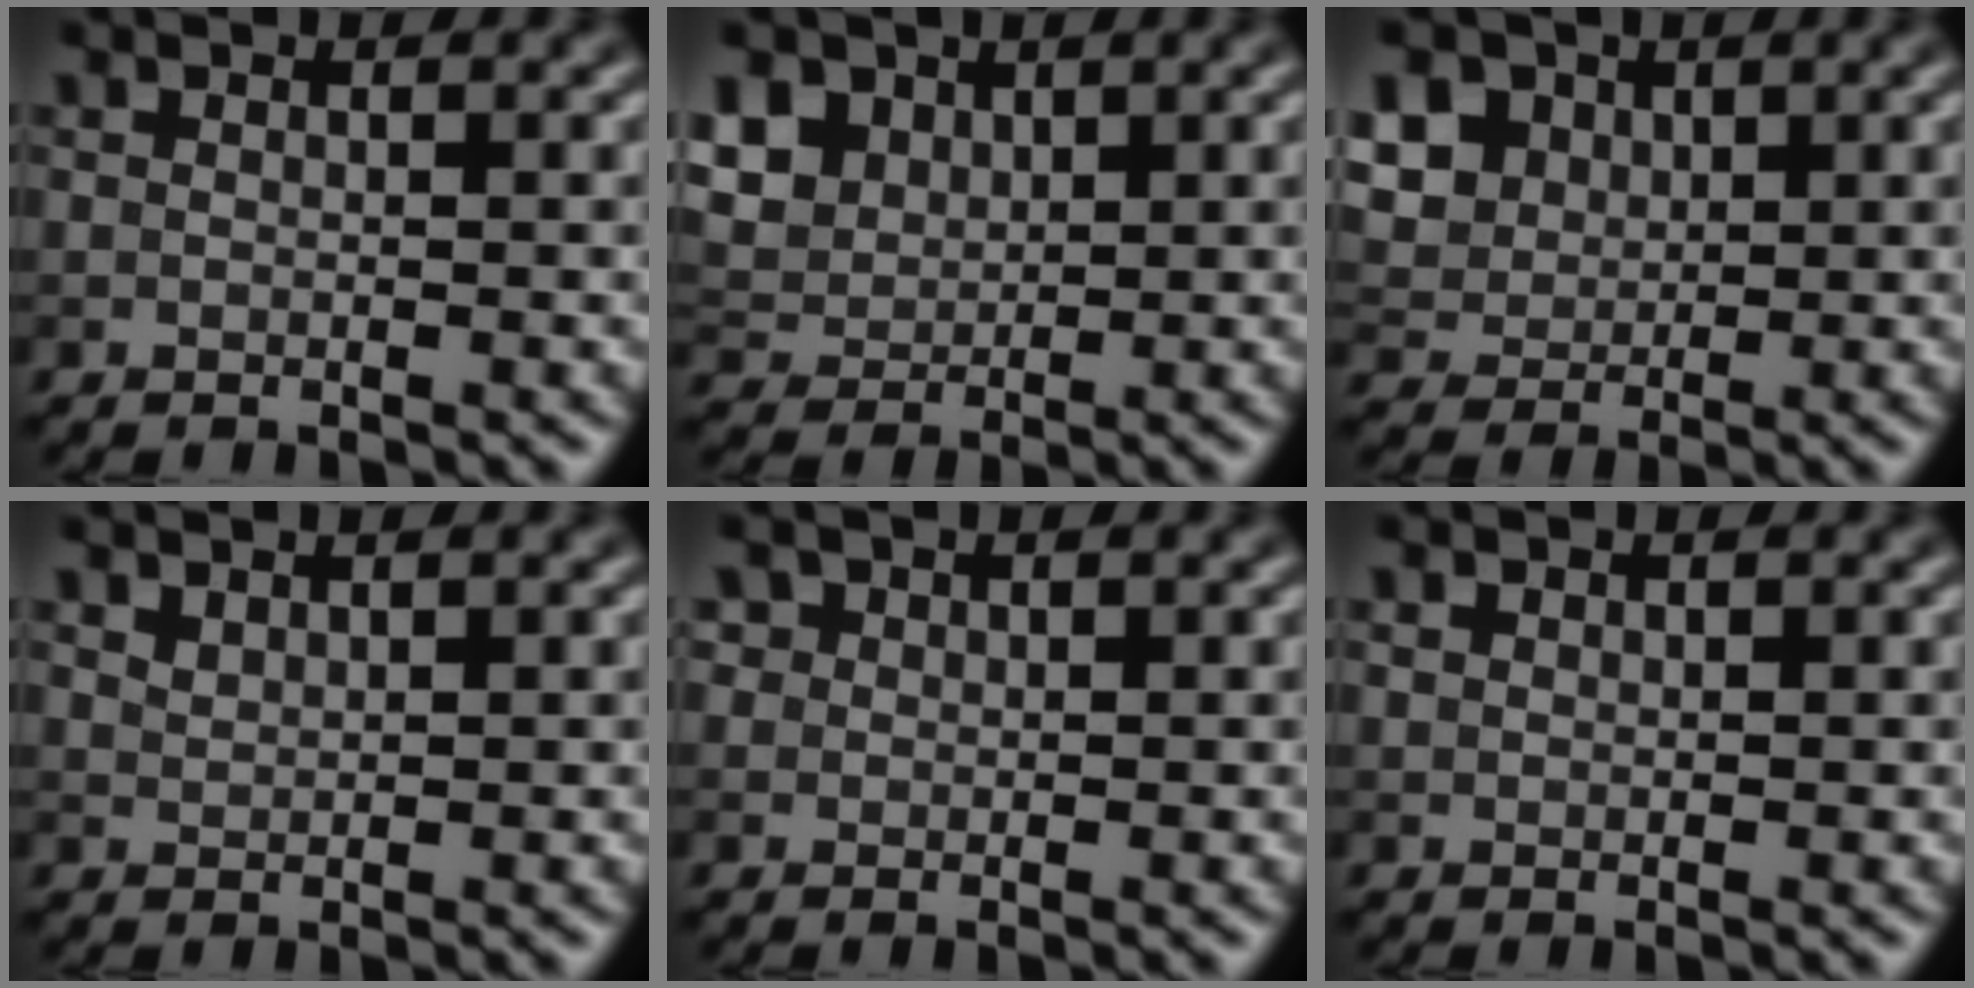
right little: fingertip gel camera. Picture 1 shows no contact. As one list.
[{"total": 6.4, "force": [3.0, 4.8, 3.1], "torque": [-0.103, 0.013, 0.055]}, {"total": 9.6, "force": [4.1, 7.4, 4.5], "torque": [-0.107, 0.024, 0.064]}, {"total": 0.9, "force": [0.8, 0.3, 0.2], "torque": [-0.007, 0.000, 0.020]}, {"total": 1.9, "force": [1.1, 1.5, 0.6], "torque": [-0.014, -0.002, 0.019]}, {"total": 0.7, "force": [0.4, 0.6, 0.1], "torque": [0.000, -0.001, 0.009]}]